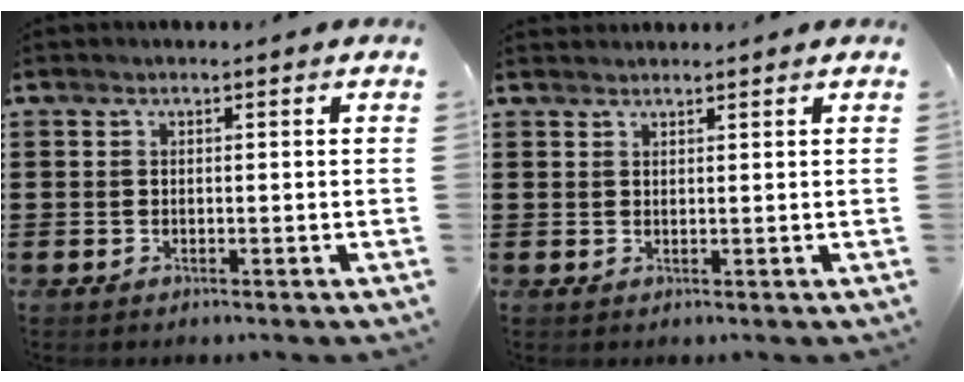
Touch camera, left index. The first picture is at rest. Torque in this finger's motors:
{"motor_torque": [1.05, -1.09, 0.06, 0.03]}